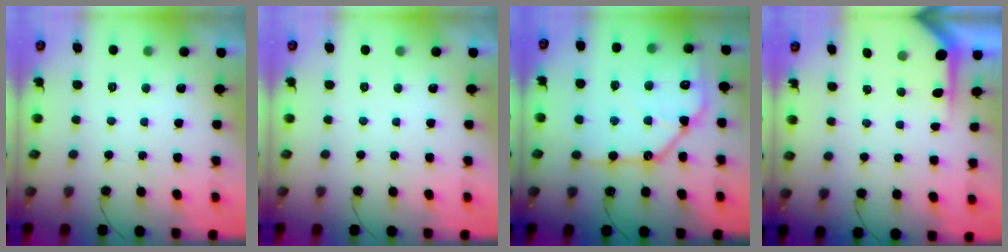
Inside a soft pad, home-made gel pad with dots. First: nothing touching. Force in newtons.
{"total": 0.0}
{"total": 16.6, "press": 16.5, "slide": 1.4}
{"total": 3.5, "press": 3.5, "slide": 0.4}